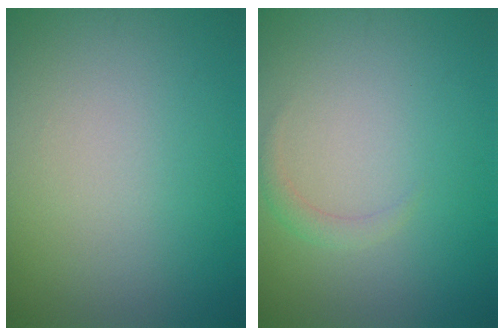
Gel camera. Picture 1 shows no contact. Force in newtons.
{"total": 1.0, "press": 1.0, "slide": 0.1}